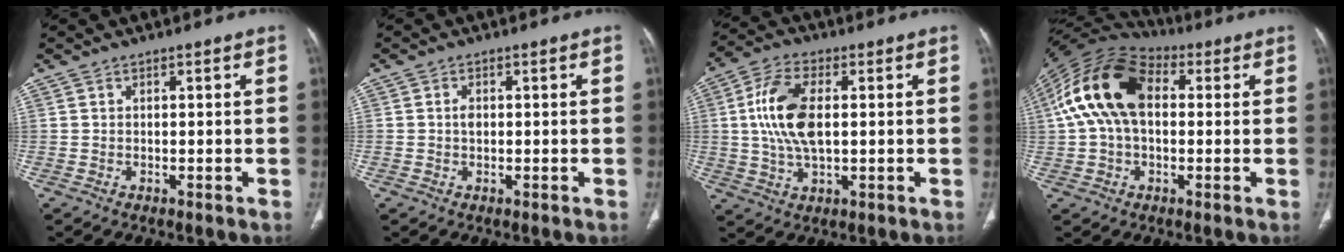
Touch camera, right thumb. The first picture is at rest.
{"total": 1.5, "force": [0.1, 1.1, 1.1], "torque": [-0.016, 0.003, 0.000]}
{"total": 8.8, "force": [0.9, 4.5, 7.6], "torque": [-0.157, 0.004, 0.017]}
{"total": 17.3, "force": [2.8, 10.9, 13.1], "torque": [-0.246, 0.042, 0.042]}